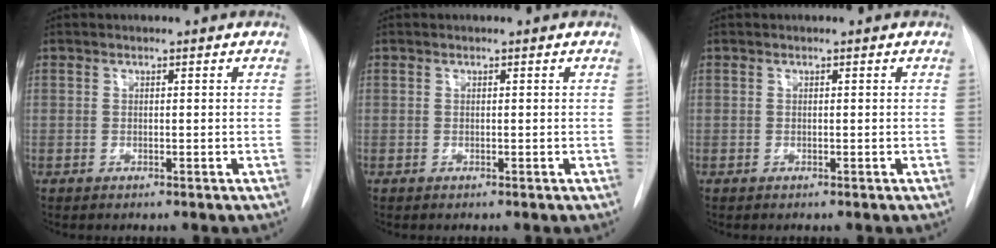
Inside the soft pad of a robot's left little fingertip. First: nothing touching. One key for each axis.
{"total": 0.0}
{"total": 0.0}